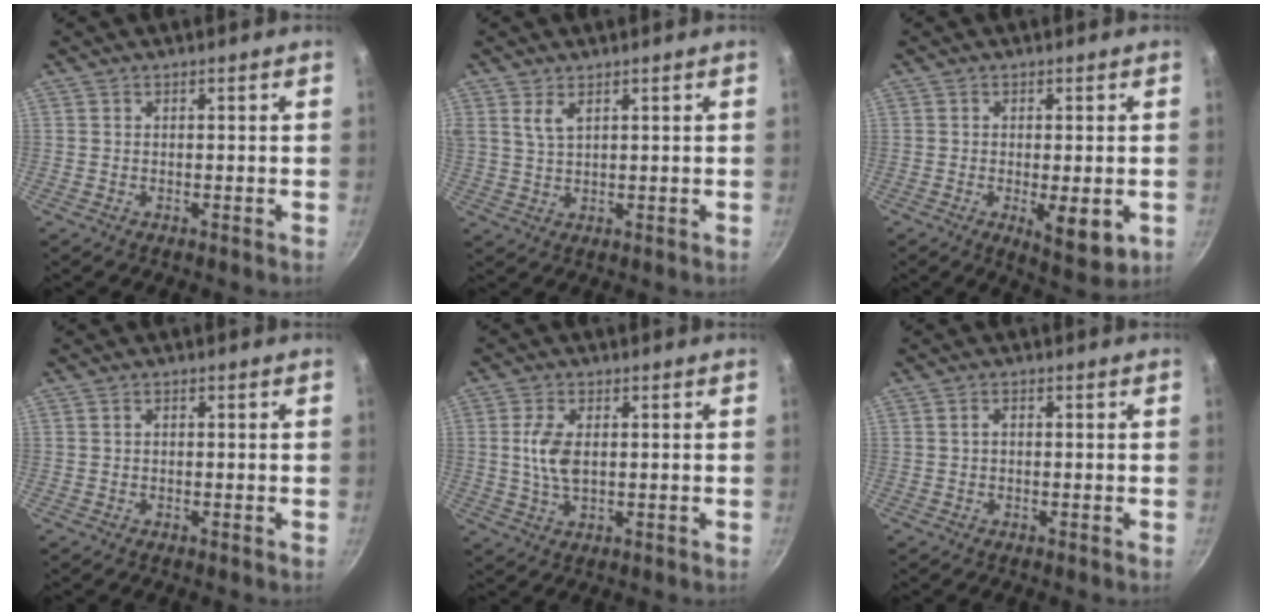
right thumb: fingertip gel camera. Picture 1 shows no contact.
{"total": 3.1, "force": [1.8, 1.3, 2.1], "torque": [-0.042, -0.007, 0.042]}
{"total": 7.5, "force": [-1.9, 2.7, 6.7], "torque": [-0.092, -0.018, -0.022]}
{"total": 0.5, "force": [0.0, 0.4, 0.3], "torque": [-0.004, 0.001, -0.002]}
{"total": 6.2, "force": [0.7, 3.3, 5.2], "torque": [-0.112, -0.002, 0.014]}
{"total": 1.2, "force": [0.0, 0.8, 0.9], "torque": [-0.012, 0.006, -0.002]}